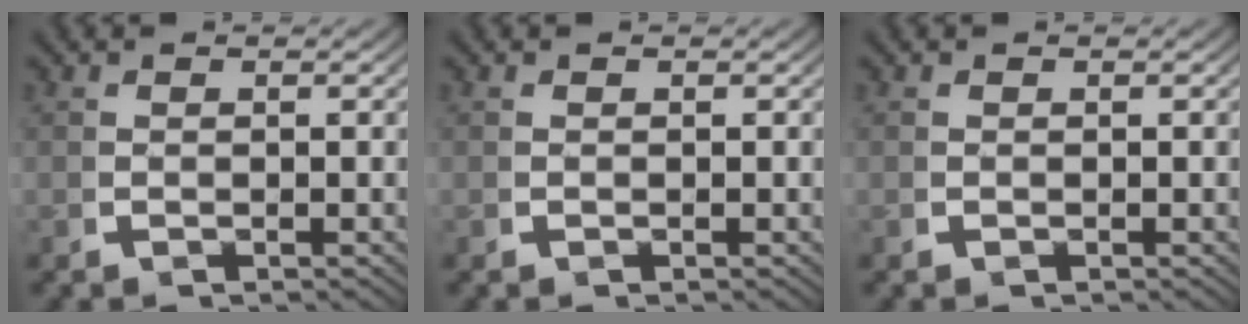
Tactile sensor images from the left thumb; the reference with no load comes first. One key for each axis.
{"total": 0.0}
{"total": 0.0}